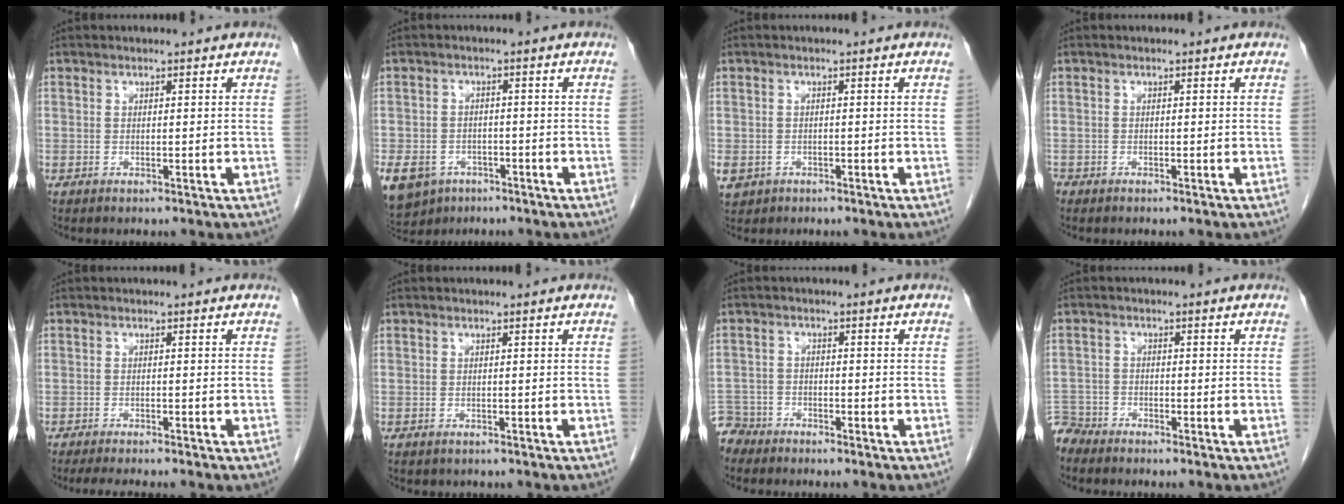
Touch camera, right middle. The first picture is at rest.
{"total": 14.2, "force": [-8.0, 10.5, 5.3], "torque": [-0.159, -0.011, -0.113]}
{"total": 5.5, "force": [-2.6, 4.6, 1.5], "torque": [-0.044, -0.002, -0.037]}
{"total": 1.1, "force": [-0.8, 0.6, 0.2], "torque": [-0.012, 0.000, -0.016]}
{"total": 6.2, "force": [-5.1, 0.8, 3.4], "torque": [-0.041, -0.010, -0.072]}
{"total": 0.9, "force": [-0.7, 0.5, 0.1], "torque": [-0.010, 0.001, -0.010]}
{"total": 5.1, "force": [-4.6, 2.0, -0.8], "torque": [0.017, -0.006, -0.093]}
{"total": 4.2, "force": [-4.0, 1.0, -0.6], "torque": [0.013, -0.009, -0.081]}